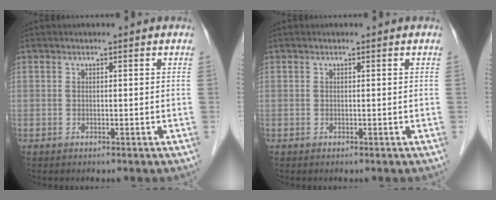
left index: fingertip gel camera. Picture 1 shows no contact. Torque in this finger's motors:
{"motor_torque": [0.00, 0.00, 0.00, 0.00]}